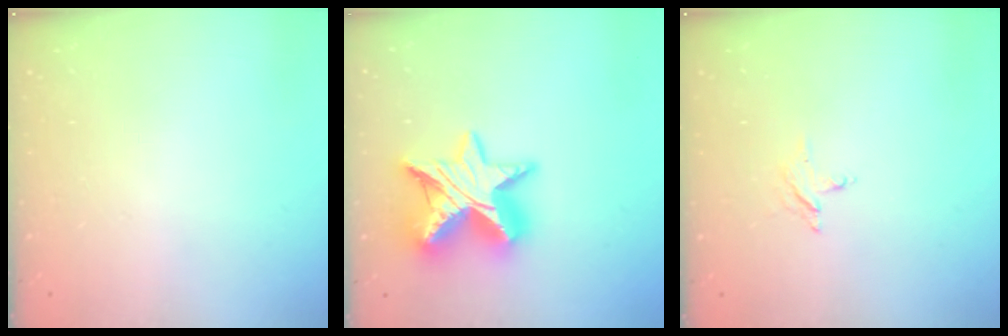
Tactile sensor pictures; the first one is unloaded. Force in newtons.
{"total": 16.4, "press": 16.3, "slide": 1.3}
{"total": 2.3, "press": 2.2, "slide": 0.3}